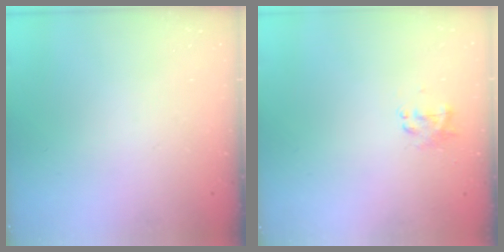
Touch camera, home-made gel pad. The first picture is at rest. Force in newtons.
{"total": 2.2, "press": 2.2, "slide": 0.4}